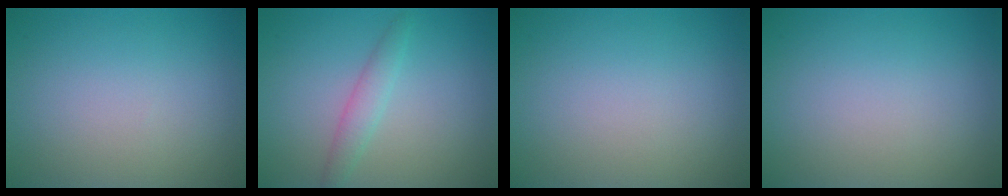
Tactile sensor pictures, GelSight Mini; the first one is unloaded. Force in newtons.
{"total": 1.9, "press": 1.9, "slide": 0.1}
{"total": 0.0}
{"total": 0.0}